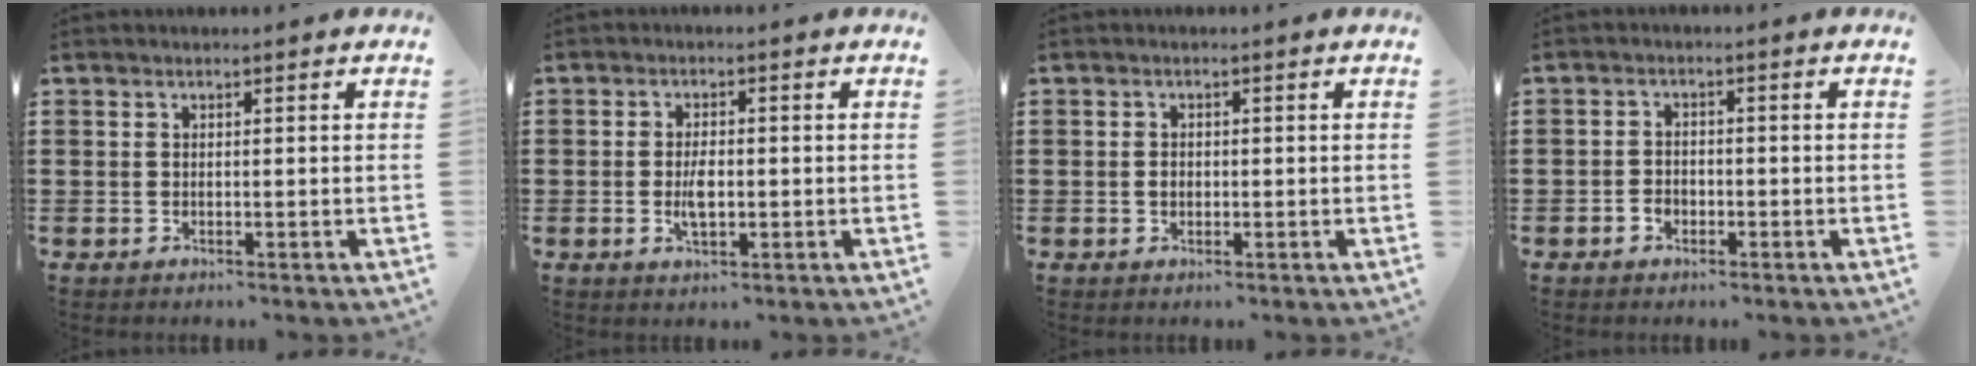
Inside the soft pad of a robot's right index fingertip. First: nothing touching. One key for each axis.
{"total": 3.6, "fx": -0.4, "fy": 1.5, "fz": 3.2, "tx": -0.067, "ty": -0.001, "tz": -0.010}
{"total": 1.3, "fx": -0.1, "fy": 0.9, "fz": 0.9, "tx": -0.019, "ty": 0.003, "tz": -0.003}
{"total": 1.7, "fx": -1.0, "fy": 1.2, "fz": 0.5, "tx": -0.013, "ty": 0.000, "tz": -0.022}